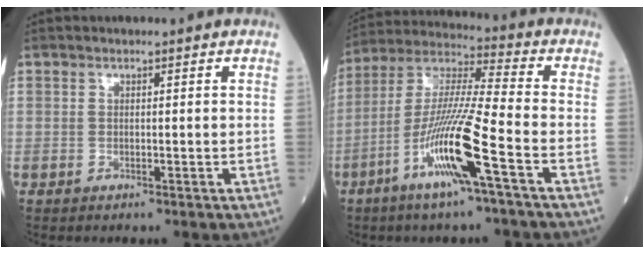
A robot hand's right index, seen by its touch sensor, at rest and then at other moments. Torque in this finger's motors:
{"motor_torque": [1.81, -0.33, 0.39, 0.21]}